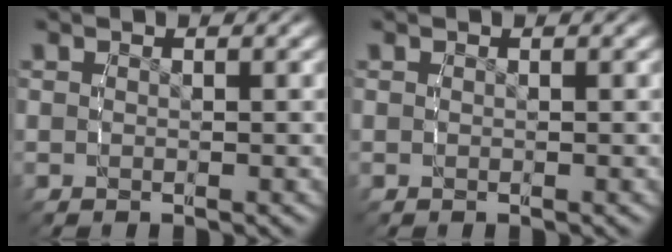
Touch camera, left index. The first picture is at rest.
{"total": 0.0}